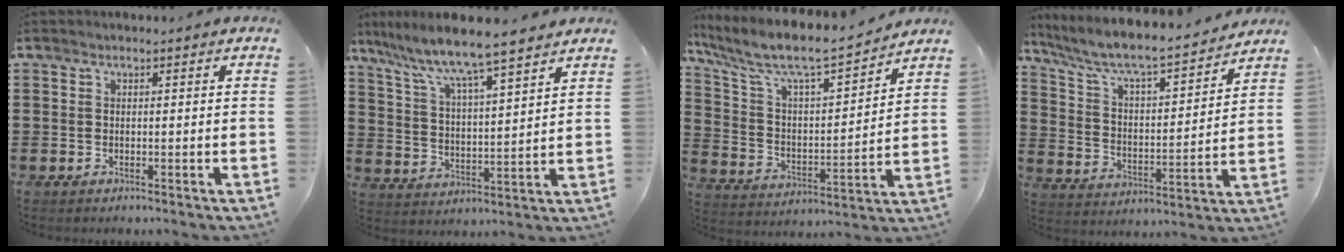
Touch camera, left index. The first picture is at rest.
{"total": 7.1, "force": [6.3, 0.1, 3.2], "torque": [-0.090, -0.039, 0.103]}
{"total": 7.8, "force": [6.6, 1.4, 4.0], "torque": [-0.109, -0.050, 0.106]}
{"total": 6.7, "force": [6.0, 0.4, 3.0], "torque": [-0.085, -0.045, 0.094]}